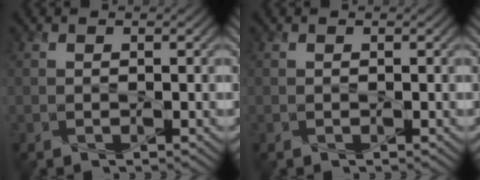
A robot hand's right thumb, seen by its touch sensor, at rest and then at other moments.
{"total": 0.0}